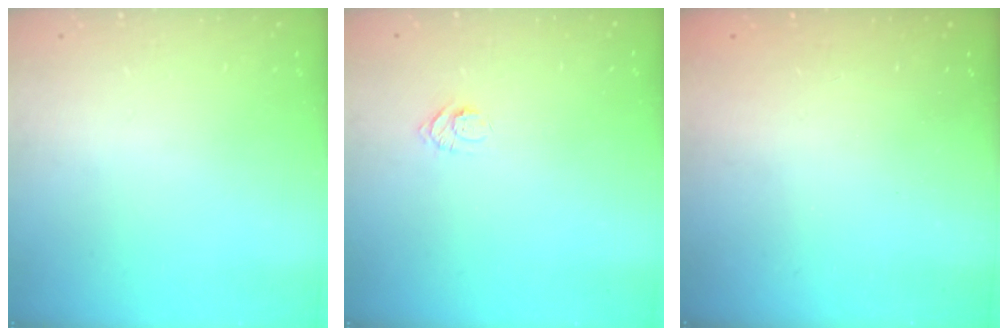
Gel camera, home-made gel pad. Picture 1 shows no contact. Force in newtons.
{"total": 4.7, "press": 4.7, "slide": 0.5}
{"total": 2.3, "press": 2.1, "slide": 0.8}